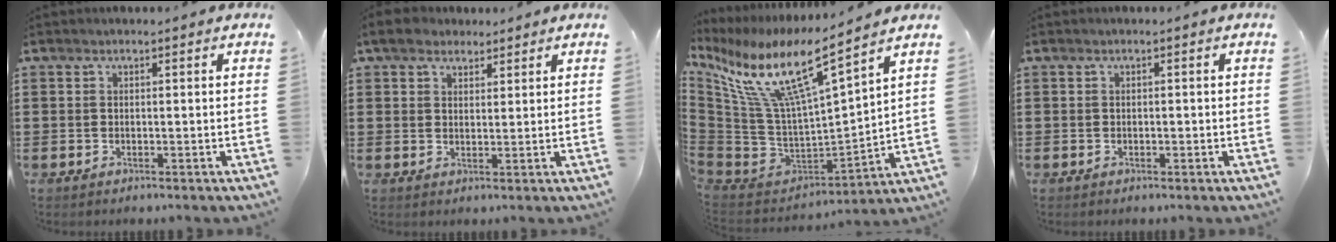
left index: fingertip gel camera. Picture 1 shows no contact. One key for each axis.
{"total": 4.0, "fx": 3.0, "fy": 2.2, "fz": 1.4, "tx": -0.033, "ty": 0.005, "tz": 0.054}
{"total": 12.8, "fx": 7.4, "fy": 2.5, "fz": 10.1, "tx": -0.238, "ty": -0.060, "tz": 0.115}
{"total": 0.6, "fx": -0.1, "fy": 0.3, "fz": 0.5, "tx": -0.011, "ty": 0.000, "tz": -0.002}